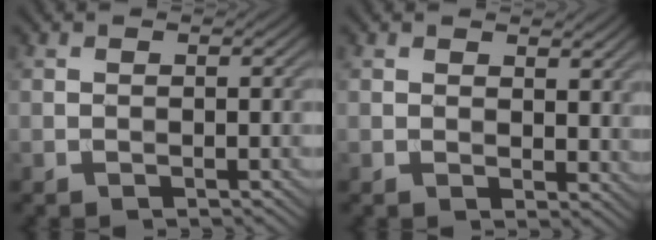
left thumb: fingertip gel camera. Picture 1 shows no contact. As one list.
[{"total": 3.0, "force": [1.9, 1.8, 1.5], "torque": [-0.027, -0.004, 0.036]}]